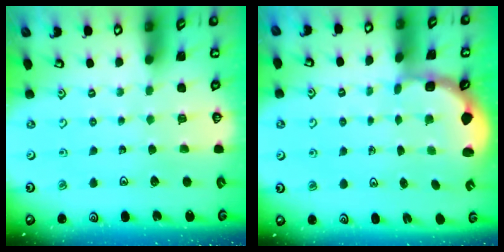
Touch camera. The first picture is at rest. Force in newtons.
{"total": 2.6, "press": 2.0, "slide": 1.7}